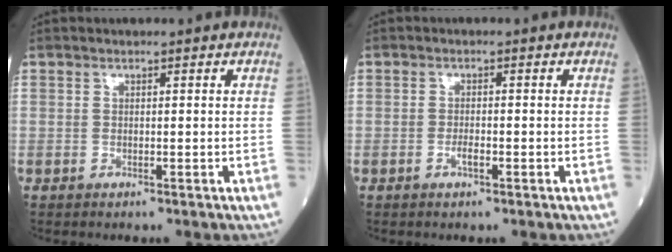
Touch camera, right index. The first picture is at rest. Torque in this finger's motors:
{"motor_torque": [0.28, -0.10, 0.15, 0.04]}